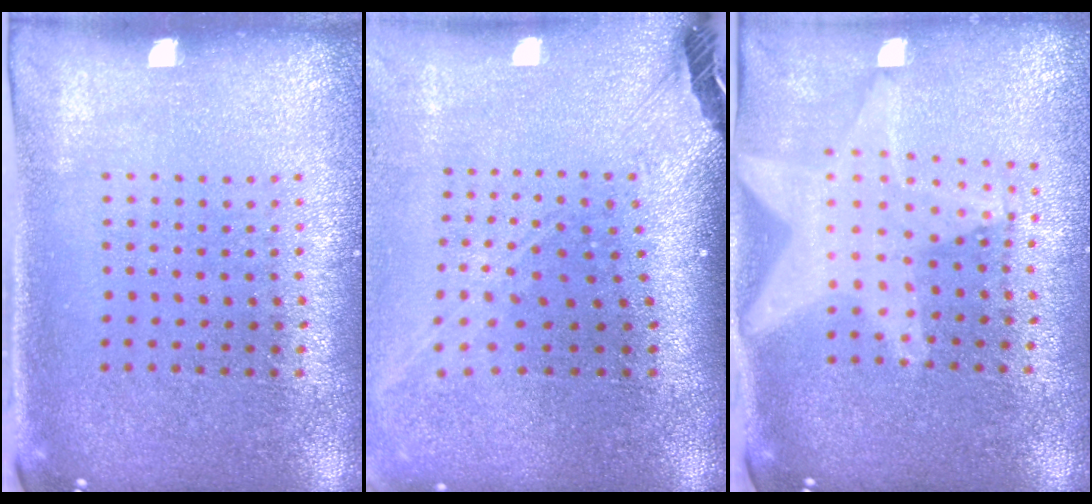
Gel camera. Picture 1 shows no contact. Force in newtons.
{"total": 2.8, "press": 2.0, "slide": 1.9}
{"total": 1.8, "press": 1.6, "slide": 0.8}